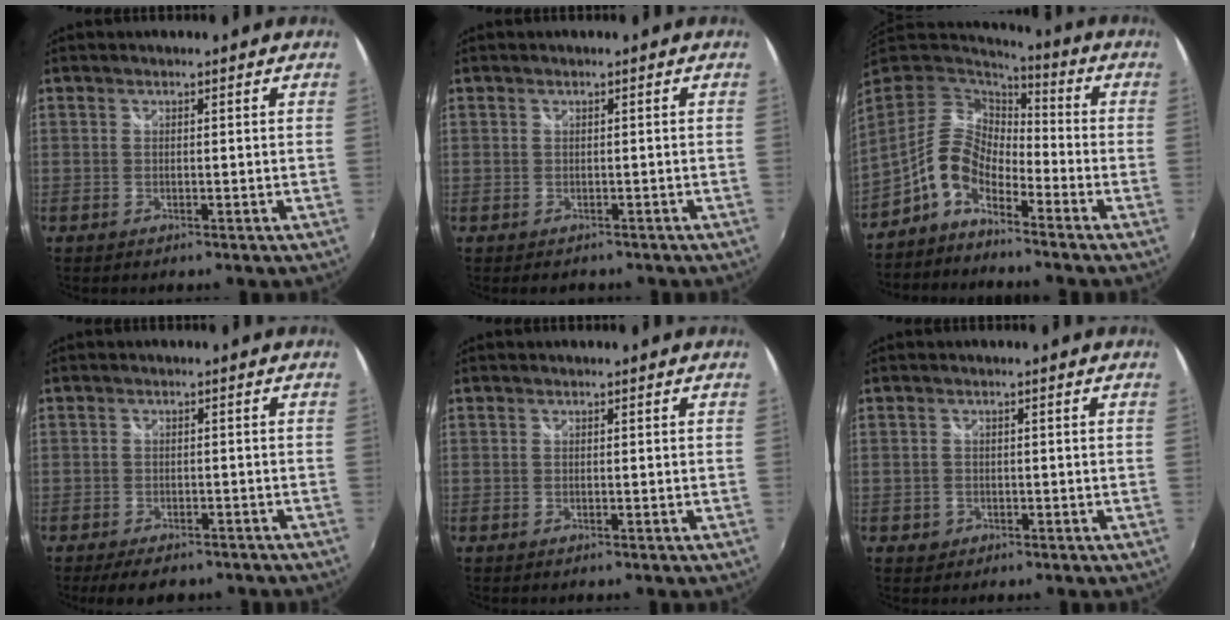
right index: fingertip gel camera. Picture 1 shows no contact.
{"total": 1.7, "force": [-0.9, 1.5, 0.3], "torque": [-0.006, 0.000, -0.009]}
{"total": 9.0, "force": [-5.5, 4.4, 5.6], "torque": [-0.112, 0.019, -0.118]}
{"total": 6.5, "force": [-4.9, 3.2, 2.9], "torque": [-0.061, -0.003, -0.070]}
{"total": 0.0}
{"total": 2.1, "force": [-0.8, 1.8, 0.5], "torque": [-0.012, -0.001, -0.009]}